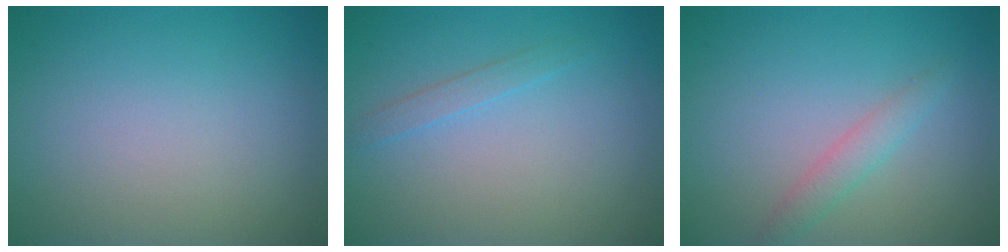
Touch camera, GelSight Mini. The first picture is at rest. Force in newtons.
{"total": 1.1, "press": 1.1, "slide": 0.1}
{"total": 1.8, "press": 1.8, "slide": 0.0}